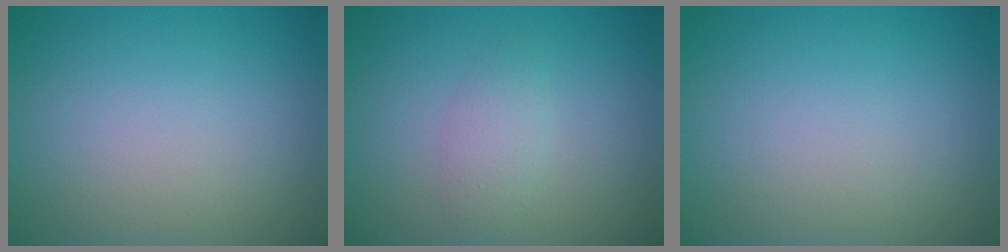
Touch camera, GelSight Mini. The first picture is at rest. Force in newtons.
{"total": 1.7, "press": 1.7, "slide": 0.0}
{"total": 0.0}